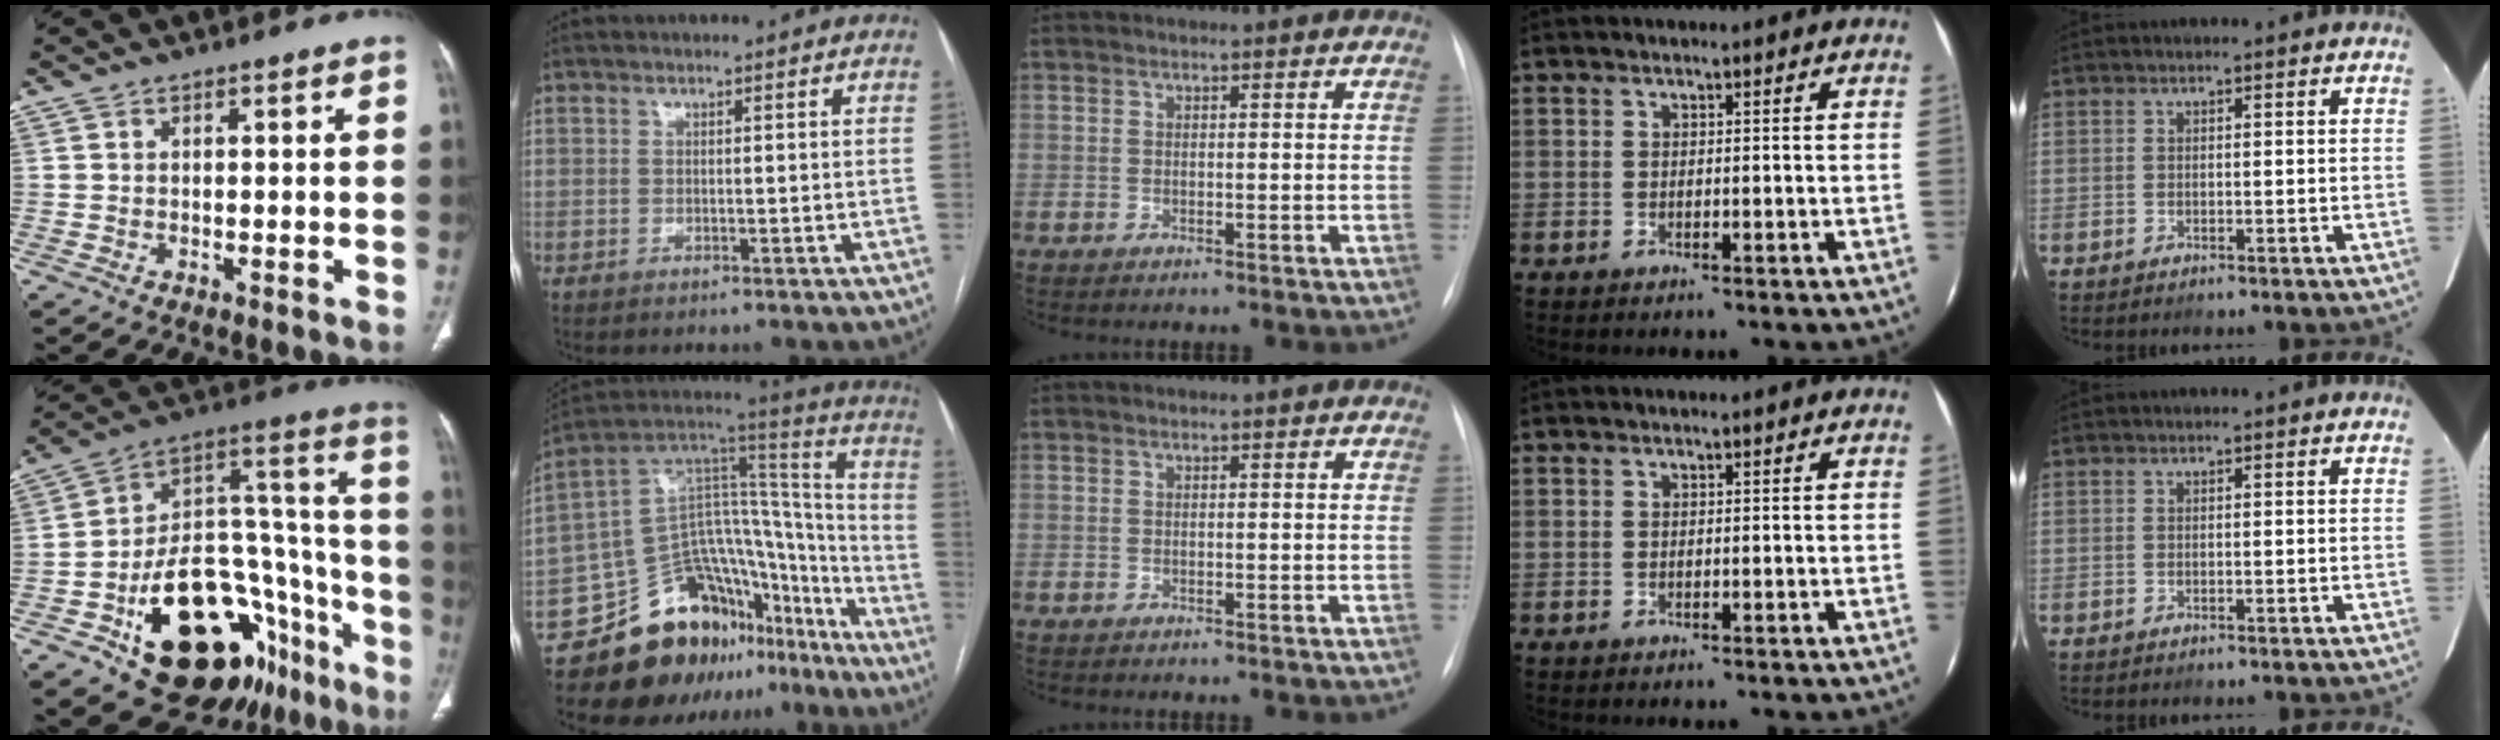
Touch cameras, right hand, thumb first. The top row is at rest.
{"thumb": {"total": 30.0, "force": [-14.1, 16.5, 20.7], "torque": [-0.240, 0.114, -0.202]}, "index": {"total": 23.5, "force": [-16.7, 12.4, 10.8], "torque": [-0.133, 0.082, -0.254]}}